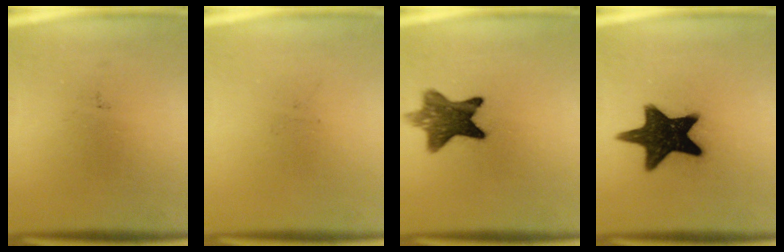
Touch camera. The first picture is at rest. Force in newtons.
{"total": 0.0}
{"total": 9.6}
{"total": 16.1}